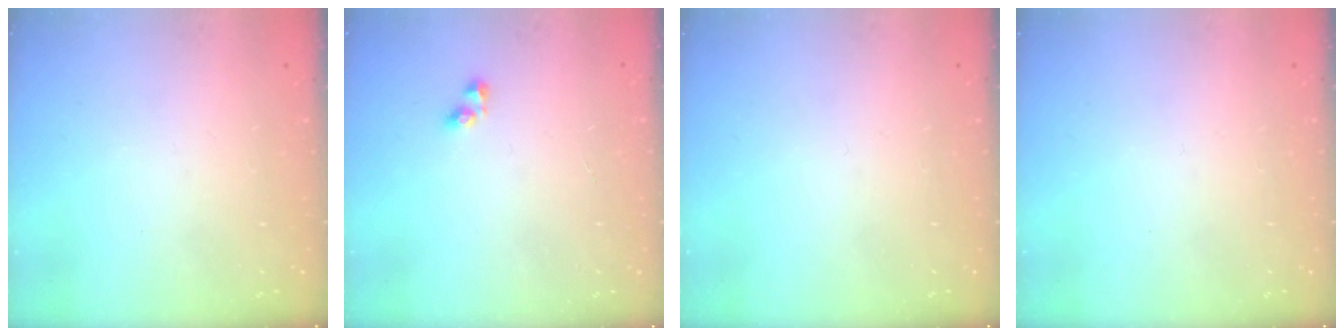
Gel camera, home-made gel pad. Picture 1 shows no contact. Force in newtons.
{"total": 2.6, "press": 2.6, "slide": 0.2}
{"total": 0.0}
{"total": 0.0}